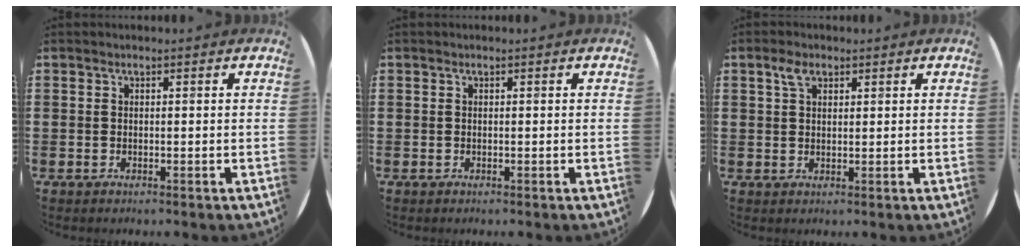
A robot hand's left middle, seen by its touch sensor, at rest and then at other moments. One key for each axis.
{"total": 0.0}
{"total": 2.5, "fx": 1.5, "fy": 1.4, "fz": 1.4, "tx": -0.025, "ty": 0.002, "tz": 0.027}